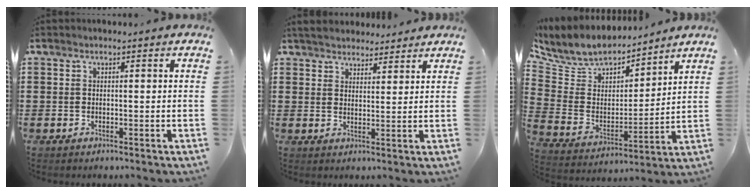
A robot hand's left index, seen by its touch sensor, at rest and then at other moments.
{"total": 3.7, "force": [3.6, 1.0, 0.2], "torque": [-0.016, -0.005, 0.067]}
{"total": 7.2, "force": [6.4, 3.1, 1.0], "torque": [-0.064, -0.046, 0.115]}